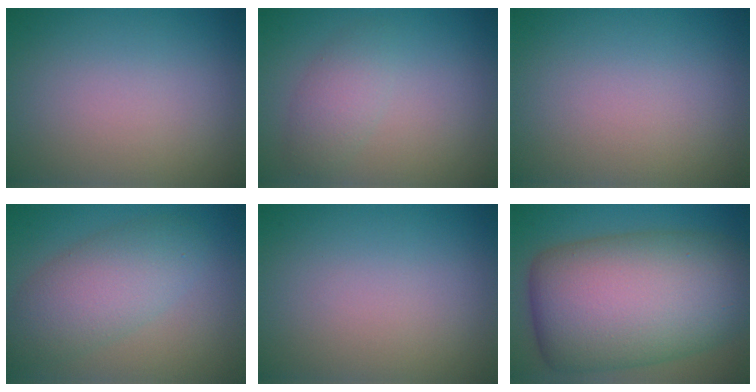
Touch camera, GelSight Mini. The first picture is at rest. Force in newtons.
{"total": 2.3, "press": 2.3, "slide": 0.1}
{"total": 0.0}
{"total": 5.3, "press": 5.3, "slide": 0.3}
{"total": 0.0}
{"total": 15.7, "press": 15.7, "slide": 0.2}